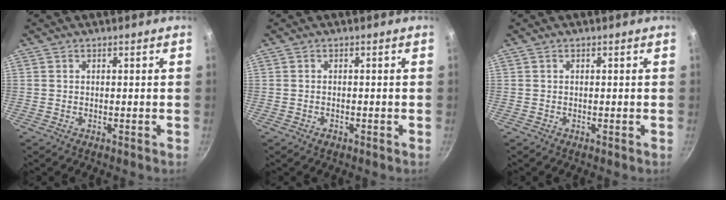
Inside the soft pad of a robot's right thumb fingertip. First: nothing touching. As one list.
[{"total": 1.1, "force": [-0.7, 0.6, 0.5], "torque": [-0.012, 0.003, -0.010]}, {"total": 0.0}]